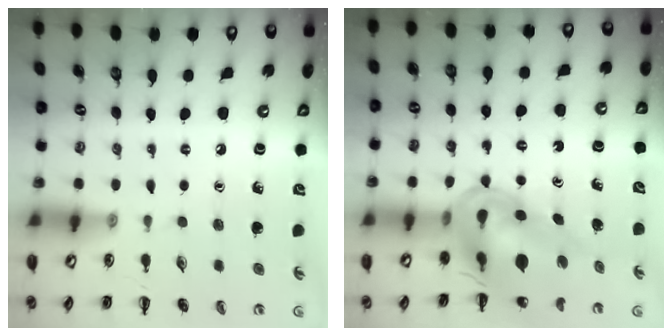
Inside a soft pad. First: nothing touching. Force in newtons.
{"total": 10.6, "press": 10.1, "slide": 3.2}